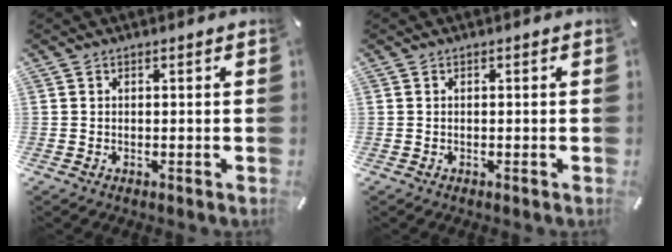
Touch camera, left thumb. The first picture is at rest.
{"total": 0.0}